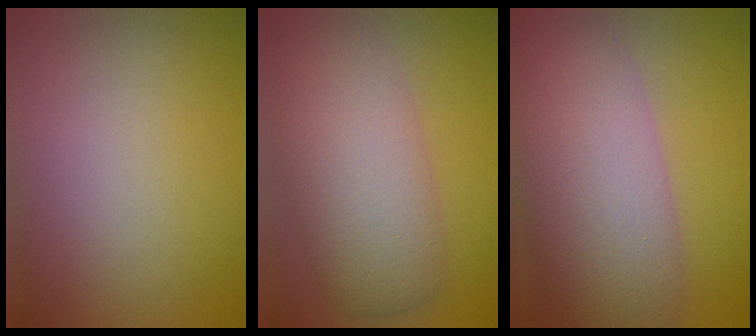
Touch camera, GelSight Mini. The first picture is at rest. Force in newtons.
{"total": 7.6, "press": 7.6, "slide": 0.3}
{"total": 10.8, "press": 10.8, "slide": 0.7}